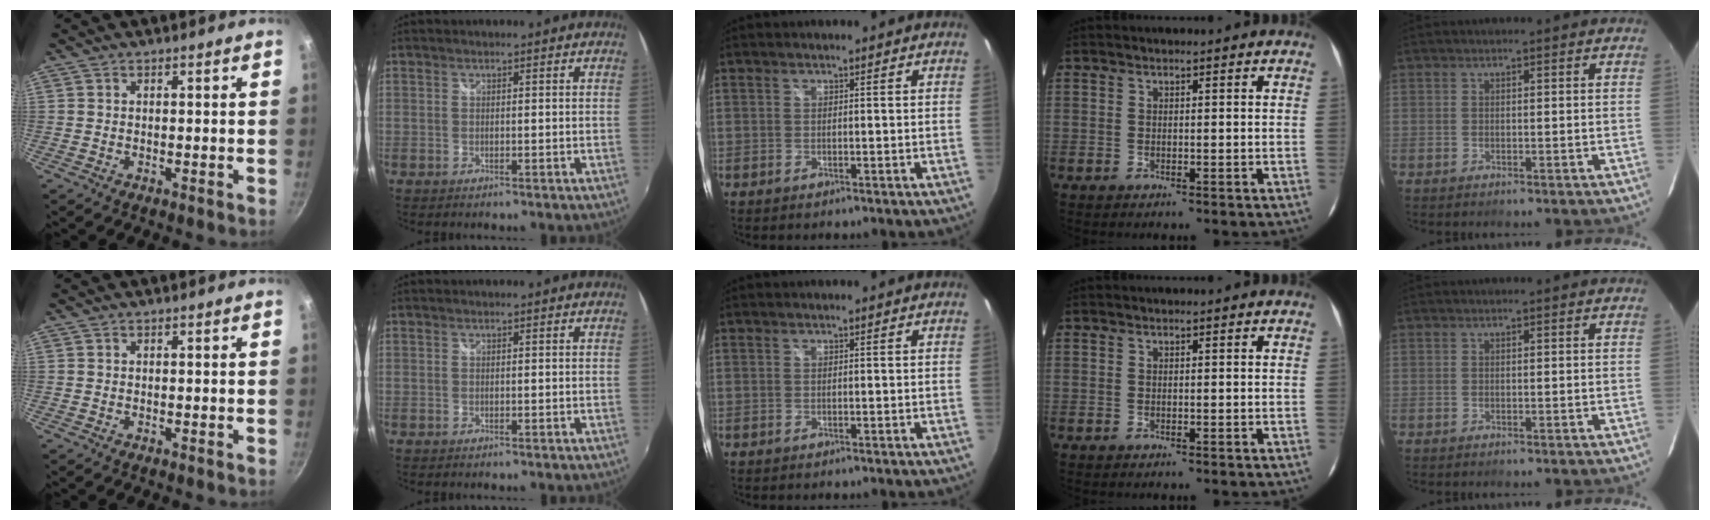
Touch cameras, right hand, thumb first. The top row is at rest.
{}